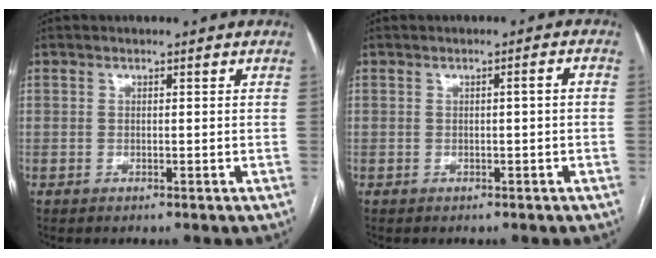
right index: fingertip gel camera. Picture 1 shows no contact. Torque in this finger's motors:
{"motor_torque": [0.20, 0.03, 0.03, 0.02]}